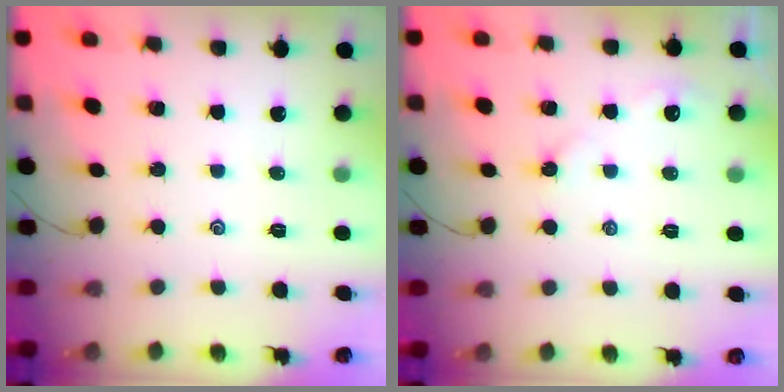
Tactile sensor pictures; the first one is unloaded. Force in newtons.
{"total": 4.0, "press": 4.0, "slide": 0.4}